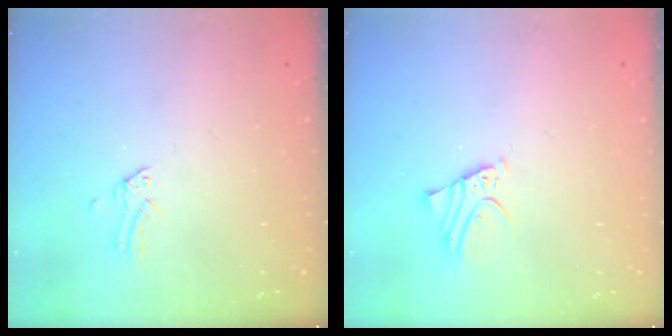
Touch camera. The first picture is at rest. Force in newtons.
{"total": 2.2, "press": 2.2, "slide": 0.1}